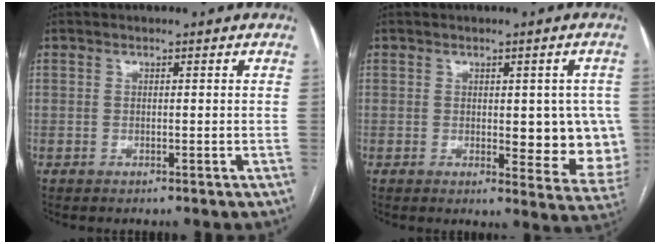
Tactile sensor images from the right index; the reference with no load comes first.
{"total": 9.8, "force": [-0.1, 4.2, 8.9], "torque": [-0.089, -0.003, 0.006]}